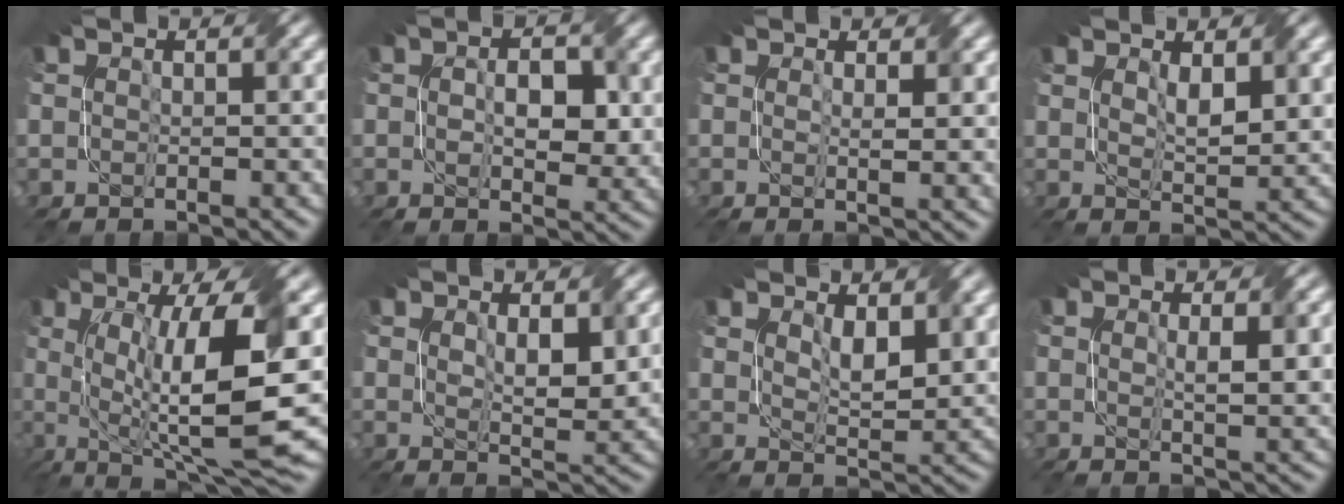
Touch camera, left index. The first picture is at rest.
{"total": 4.5, "force": [0.2, 2.5, 3.8], "torque": [-0.063, -0.005, 0.007]}
{"total": 2.3, "force": [0.9, 0.5, 2.0], "torque": [-0.031, -0.004, 0.014]}
{"total": 2.8, "force": [1.4, 1.0, 2.2], "torque": [-0.045, -0.005, 0.031]}
{"total": 13.4, "force": [0.5, 3.4, 12.9], "torque": [-0.200, -0.002, 0.013]}
{"total": 3.4, "force": [1.1, 1.1, 3.0], "torque": [-0.063, -0.008, 0.026]}
{"total": 4.1, "force": [2.2, 1.7, 3.1], "torque": [-0.063, -0.009, 0.043]}
{"total": 3.4, "force": [0.8, 0.6, 3.2], "torque": [-0.046, -0.002, 0.015]}